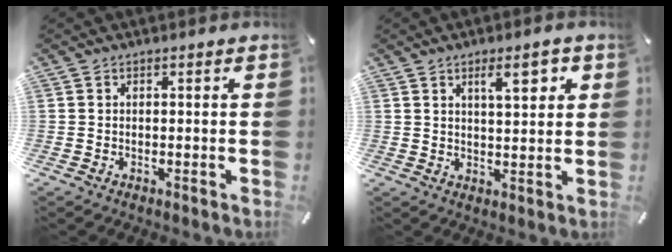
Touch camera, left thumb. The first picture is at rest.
{"total": 6.9, "force": [3.4, 2.6, 5.4], "torque": [-0.074, -0.011, 0.051]}